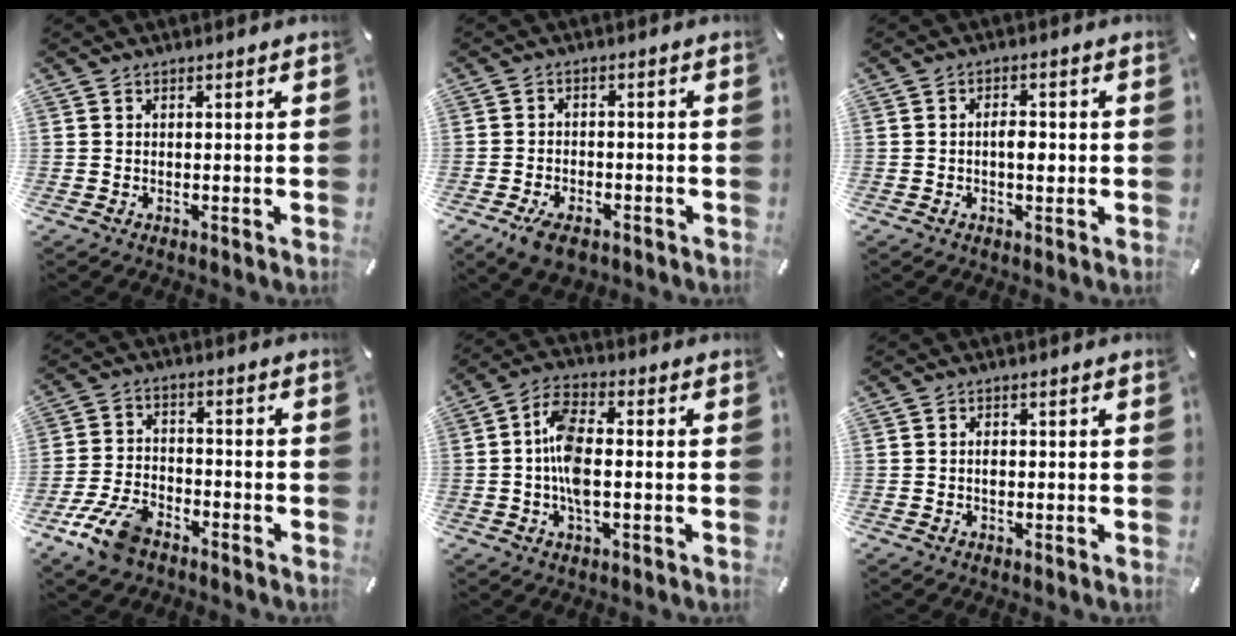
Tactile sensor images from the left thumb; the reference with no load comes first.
{"total": 5.1, "force": [-3.2, 2.8, 2.8], "torque": [-0.062, 0.015, -0.061]}
{"total": 3.5, "force": [-0.4, 1.8, 3.0], "torque": [-0.047, 0.002, -0.009]}
{"total": 9.9, "force": [-6.5, 4.9, 5.7], "torque": [-0.122, 0.029, -0.122]}
{"total": 9.1, "force": [-1.0, 4.3, 8.0], "torque": [-0.168, -0.001, -0.018]}
{"total": 1.2, "force": [-0.1, 0.8, 0.9], "torque": [-0.020, 0.001, -0.003]}